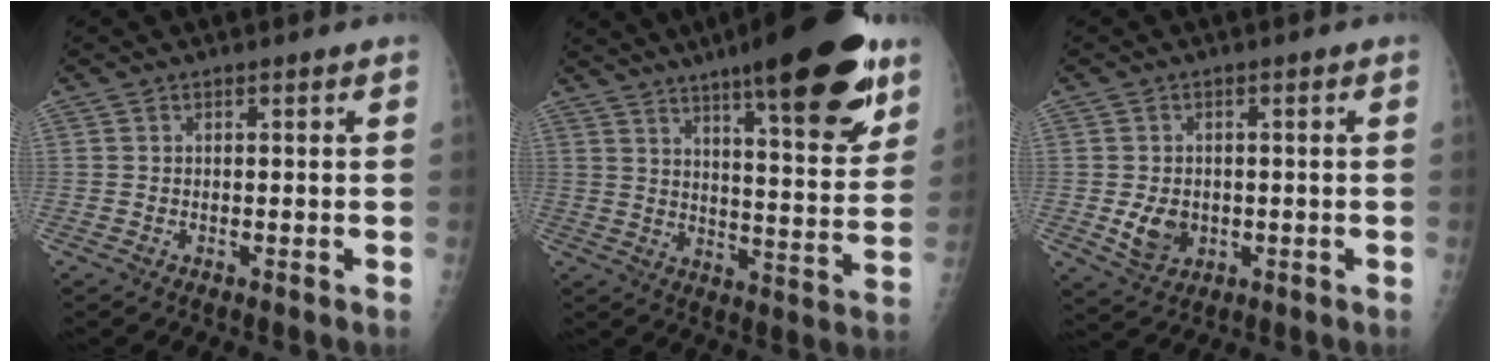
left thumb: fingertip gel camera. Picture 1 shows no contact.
{"total": 22.7, "force": [14.0, 5.1, 17.1], "torque": [-0.220, -0.057, 0.204]}
{"total": 5.4, "force": [-0.7, 4.2, 3.2], "torque": [-0.039, -0.002, -0.003]}